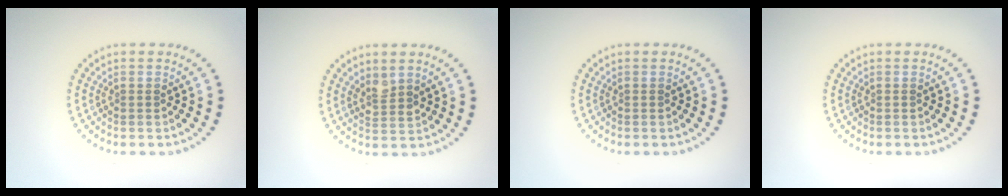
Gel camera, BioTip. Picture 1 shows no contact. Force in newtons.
{"total": 1.7, "press": 1.5, "slide": 0.9}
{"total": 0.0}
{"total": 0.0}